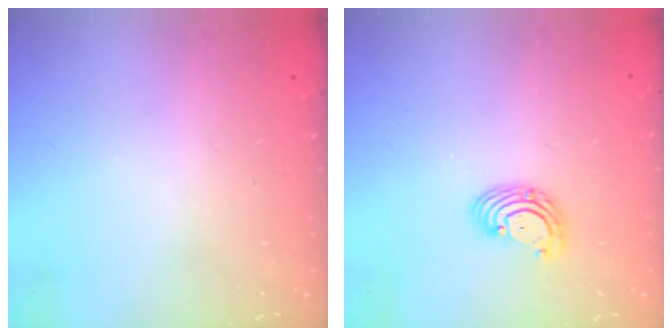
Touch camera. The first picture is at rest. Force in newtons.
{"total": 3.2, "press": 3.2, "slide": 0.2}